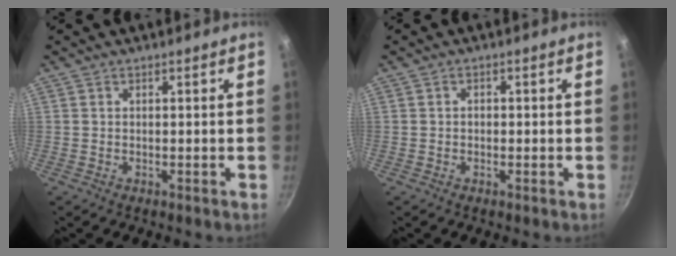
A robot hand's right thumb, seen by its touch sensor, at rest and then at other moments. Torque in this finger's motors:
{"motor_torque": [0.17, -0.11, -0.06, 0.27, -0.02]}